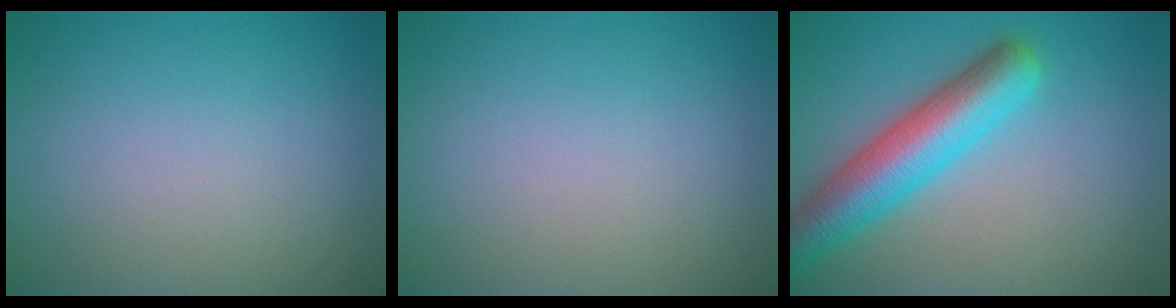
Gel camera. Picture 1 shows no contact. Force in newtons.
{"total": 0.0}
{"total": 6.9, "press": 6.9, "slide": 0.4}